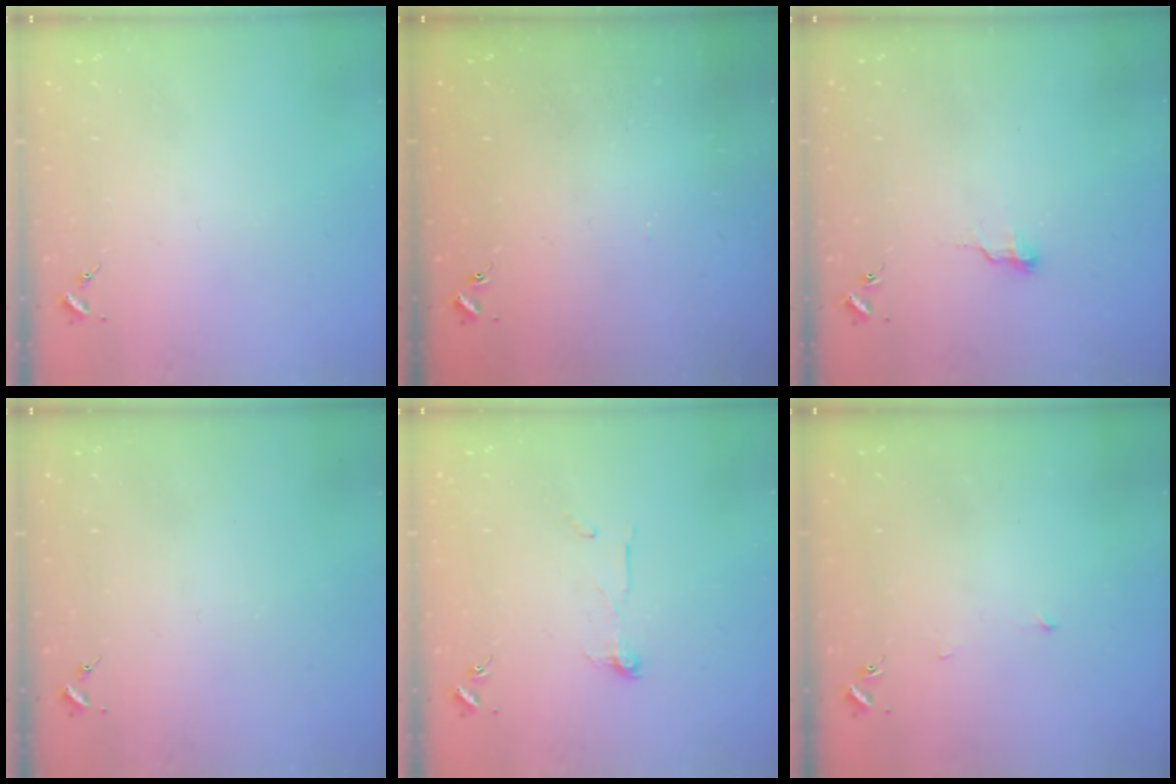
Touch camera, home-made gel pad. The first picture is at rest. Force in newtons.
{"total": 0.9, "press": 0.8, "slide": 0.2}
{"total": 8.3, "press": 8.3, "slide": 0.7}
{"total": 0.0}
{"total": 4.9, "press": 4.8, "slide": 0.4}
{"total": 3.3, "press": 3.3, "slide": 0.3}